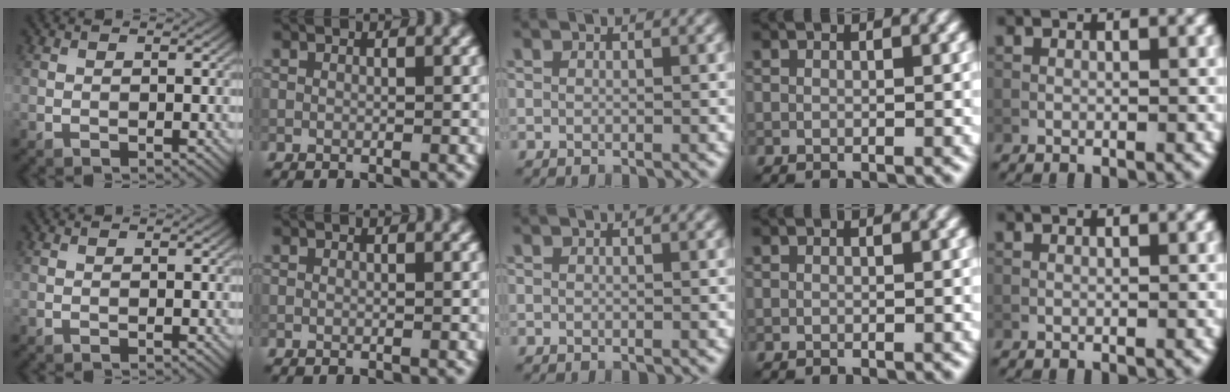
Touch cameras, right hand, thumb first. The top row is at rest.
{}